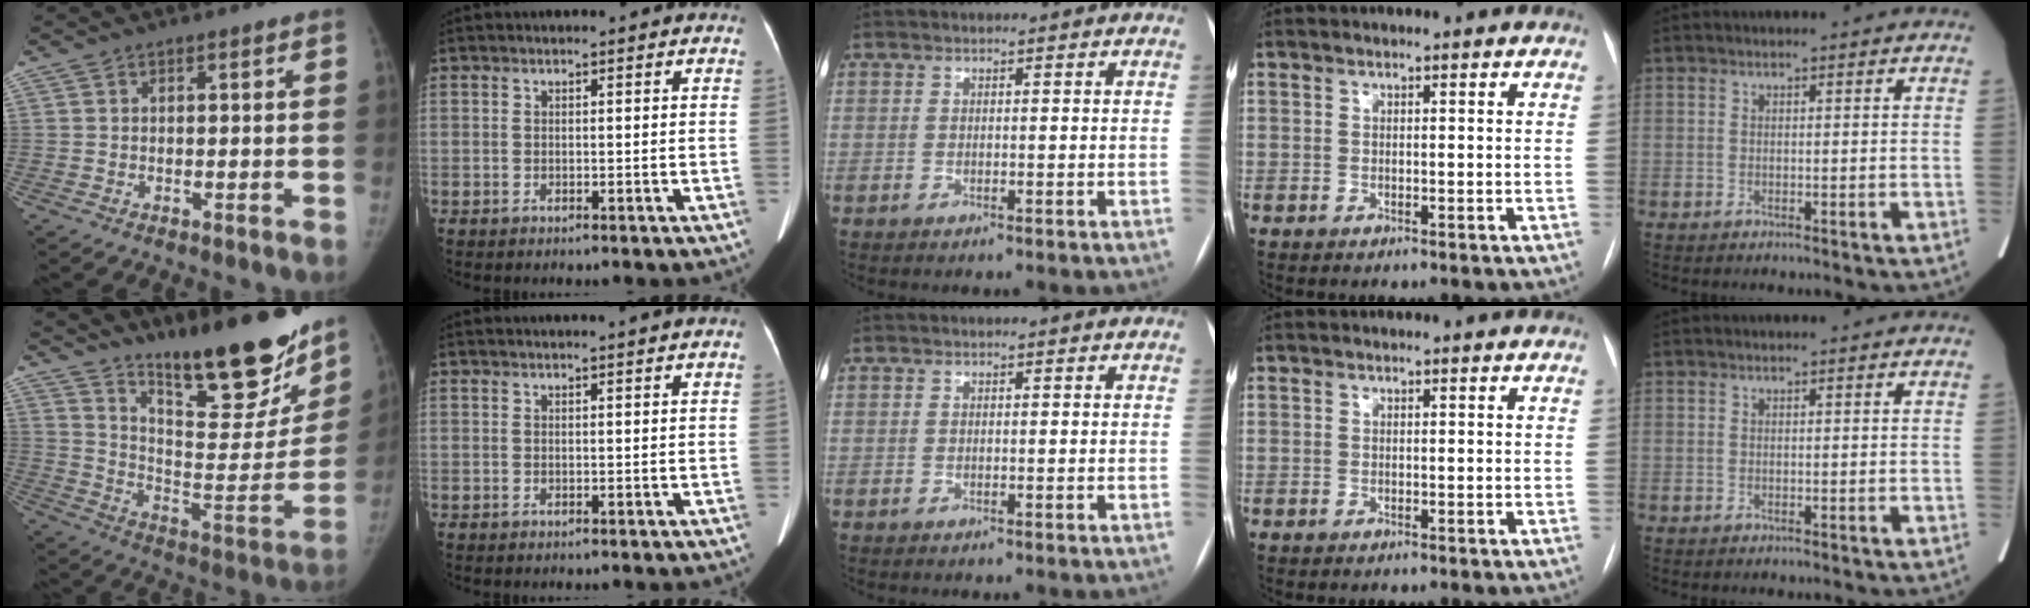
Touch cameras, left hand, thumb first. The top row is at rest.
{"thumb": {"total": 26.8, "force": [19.6, 7.0, 16.9], "torque": [-0.207, -0.110, 0.296]}, "index": {"total": 2.4, "force": [2.1, -0.6, 0.8], "torque": [-0.012, 0.006, 0.026]}}